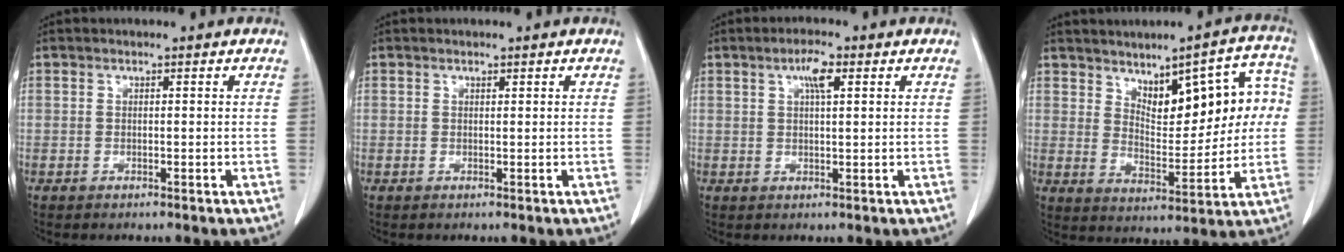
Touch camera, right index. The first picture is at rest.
{"total": 0.0}
{"total": 3.4, "force": [1.5, 0.7, 3.0], "torque": [-0.058, 0.003, 0.025]}
{"total": 10.1, "force": [2.9, 4.0, 8.8], "torque": [-0.105, 0.025, 0.047]}